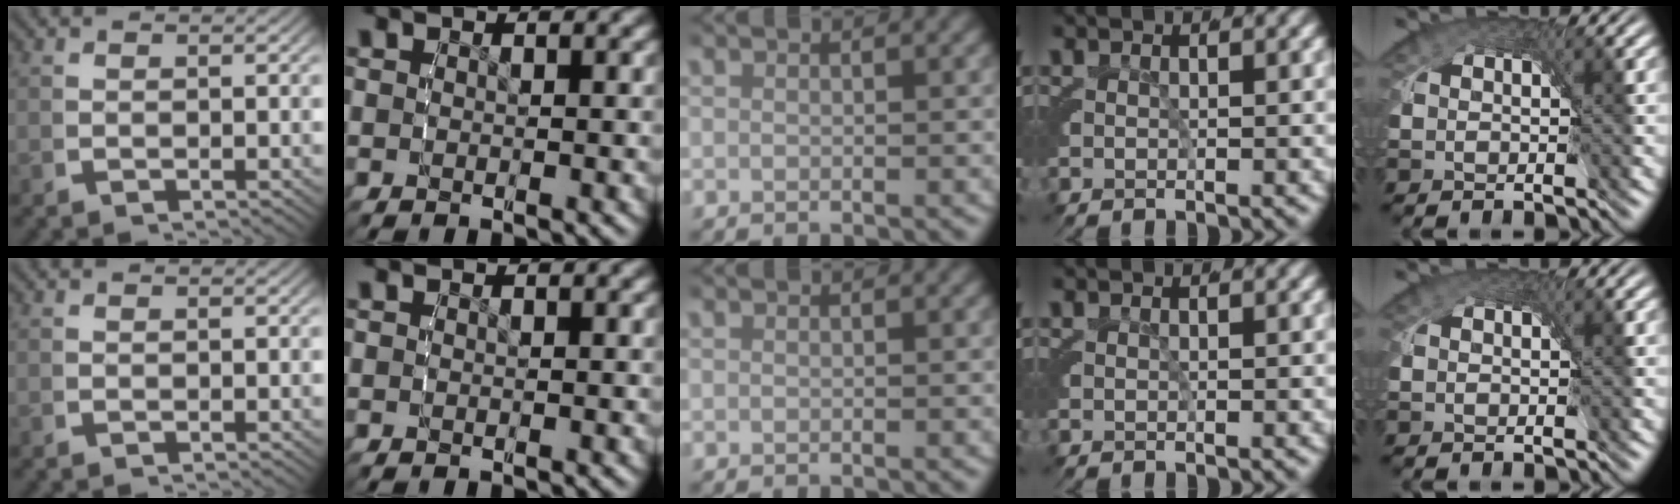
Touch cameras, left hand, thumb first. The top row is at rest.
{"little": {"total": 0.6, "force": [0.0, 0.6, 0.1], "torque": [-0.006, -0.002, -0.002]}}